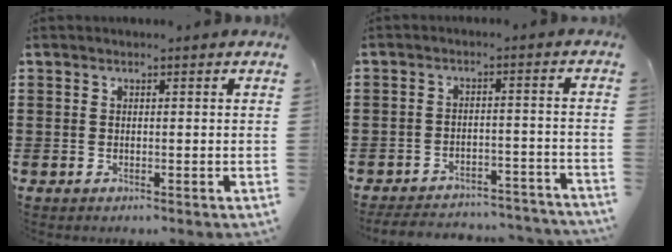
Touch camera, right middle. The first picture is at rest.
{"total": 4.7, "force": [-4.6, 0.4, 0.8], "torque": [-0.020, 0.002, -0.095]}